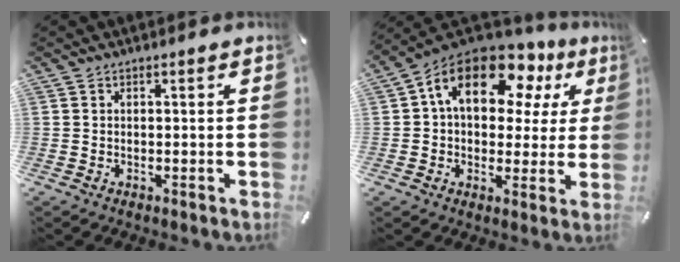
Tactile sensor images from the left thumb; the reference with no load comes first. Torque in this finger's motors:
{"motor_torque": [1.93, 1.90, 2.16, -0.61, 0.21]}